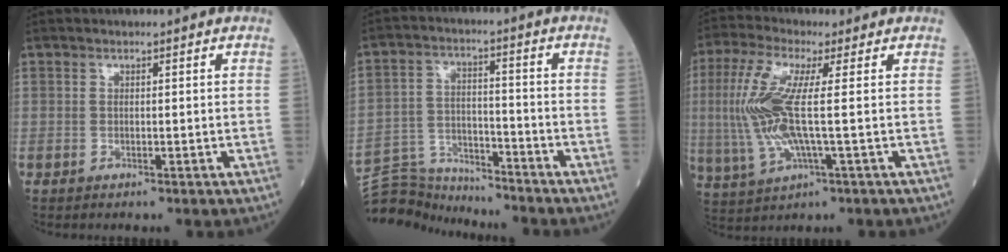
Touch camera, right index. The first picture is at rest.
{"total": 9.2, "force": [-9.1, 0.9, -1.0], "torque": [0.010, 0.031, -0.168]}
{"total": 11.2, "force": [0.5, 1.8, 11.1], "torque": [-0.261, 0.004, 0.007]}